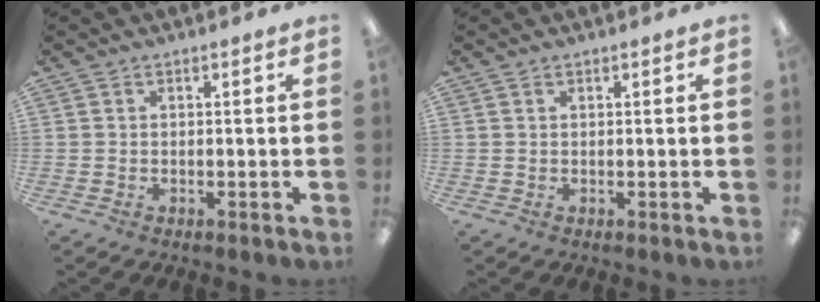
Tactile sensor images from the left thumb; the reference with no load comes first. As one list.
[{"total": 0.5, "force": [0.4, 0.3, 0.1], "torque": [-0.001, 0.002, 0.008]}]